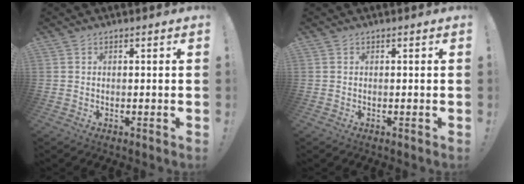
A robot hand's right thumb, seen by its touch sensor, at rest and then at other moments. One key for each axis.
{"total": 0.0}